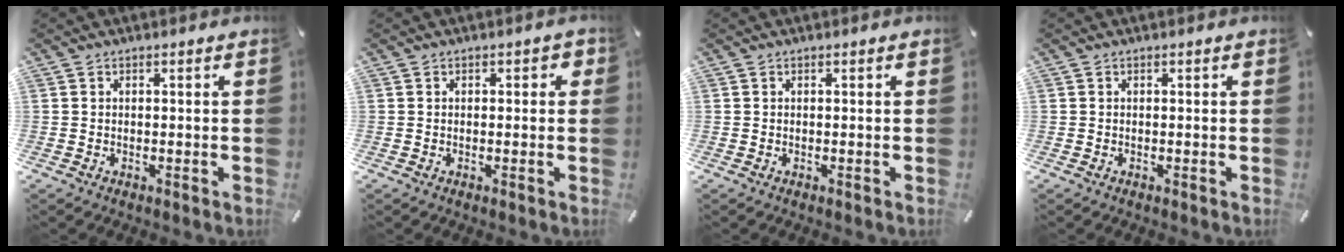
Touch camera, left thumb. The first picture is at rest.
{"total": 1.0, "force": [-0.1, 0.7, 0.7], "torque": [-0.004, 0.000, -0.005]}
{"total": 0.0}
{"total": 0.0}